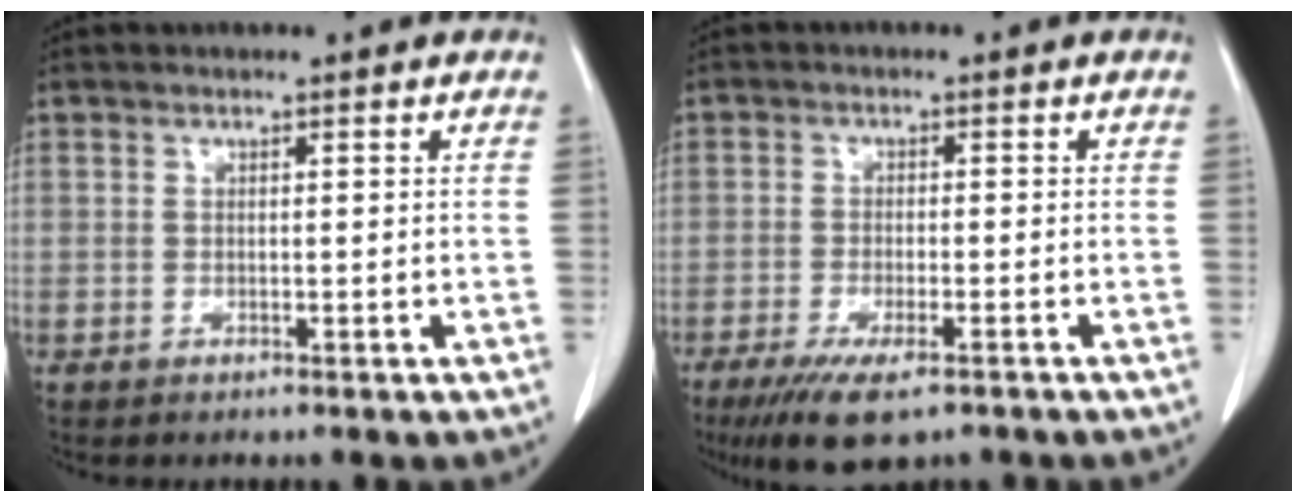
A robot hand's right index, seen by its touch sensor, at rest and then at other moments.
{"total": 8.1, "force": [-5.5, 2.0, 5.7], "torque": [-0.094, -0.018, -0.084]}